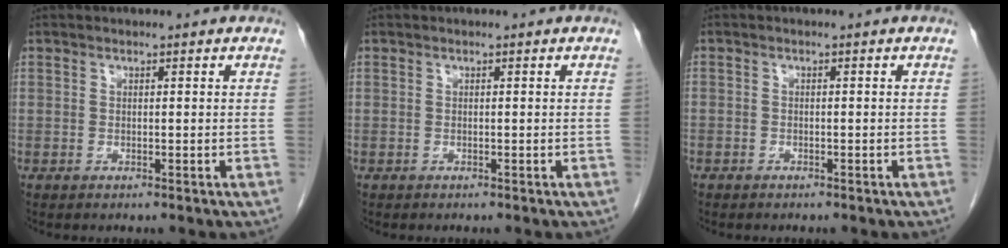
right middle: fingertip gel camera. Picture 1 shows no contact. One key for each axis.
{"total": 0.0}
{"total": 1.1, "fx": -0.8, "fy": 0.6, "fz": 0.2, "tx": -0.008, "ty": 0.002, "tz": -0.013}